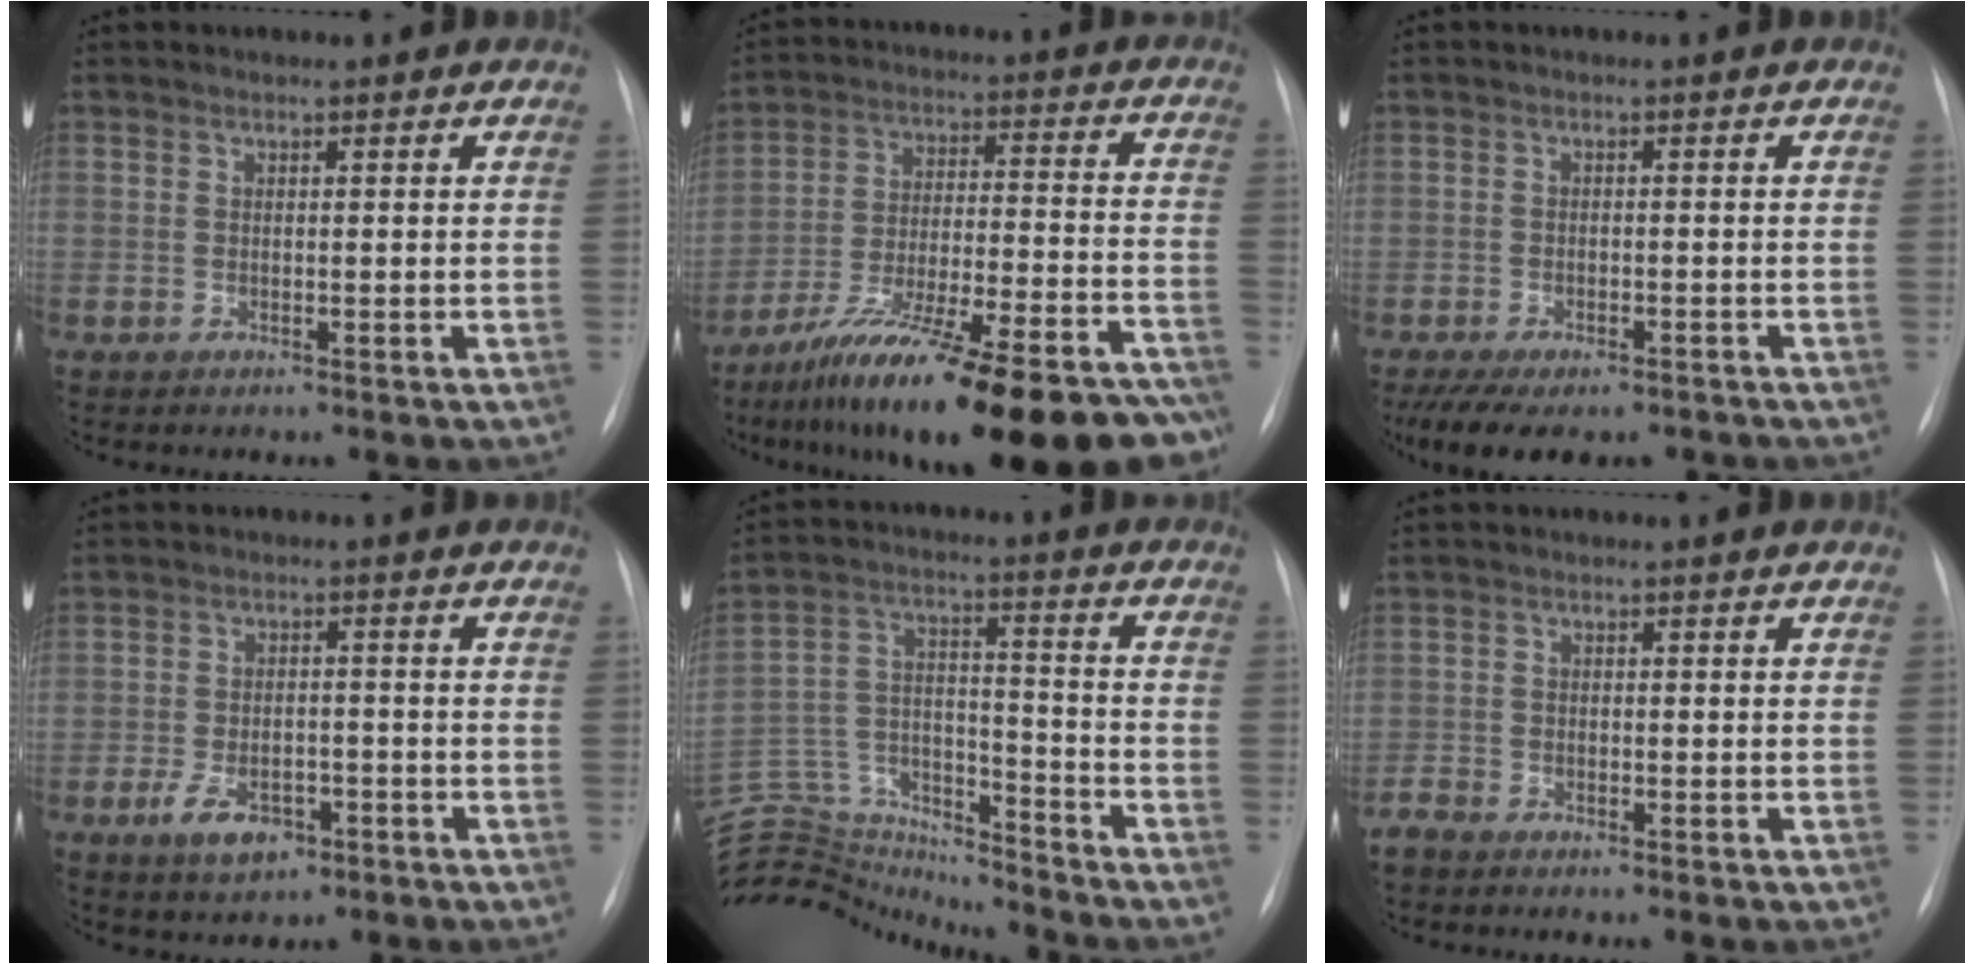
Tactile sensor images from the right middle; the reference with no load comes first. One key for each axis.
{"total": 27.0, "fx": -20.8, "fy": 4.3, "fz": 16.6, "tx": -0.203, "ty": -0.006, "tz": -0.316}
{"total": 11.1, "fx": -8.4, "fy": 4.5, "fz": 5.8, "tx": -0.102, "ty": -0.007, "tz": -0.112}
{"total": 5.9, "fx": -3.0, "fy": 3.3, "fz": 3.8, "tx": -0.075, "ty": -0.003, "tz": -0.043}
{"total": 18.8, "fx": -18.0, "fy": 4.2, "fz": 3.6, "tx": -0.092, "ty": 0.045, "tz": -0.289}
{"total": 2.0, "fx": -1.7, "fy": 0.8, "fz": 0.5, "tx": -0.015, "ty": 0.000, "tz": -0.031}